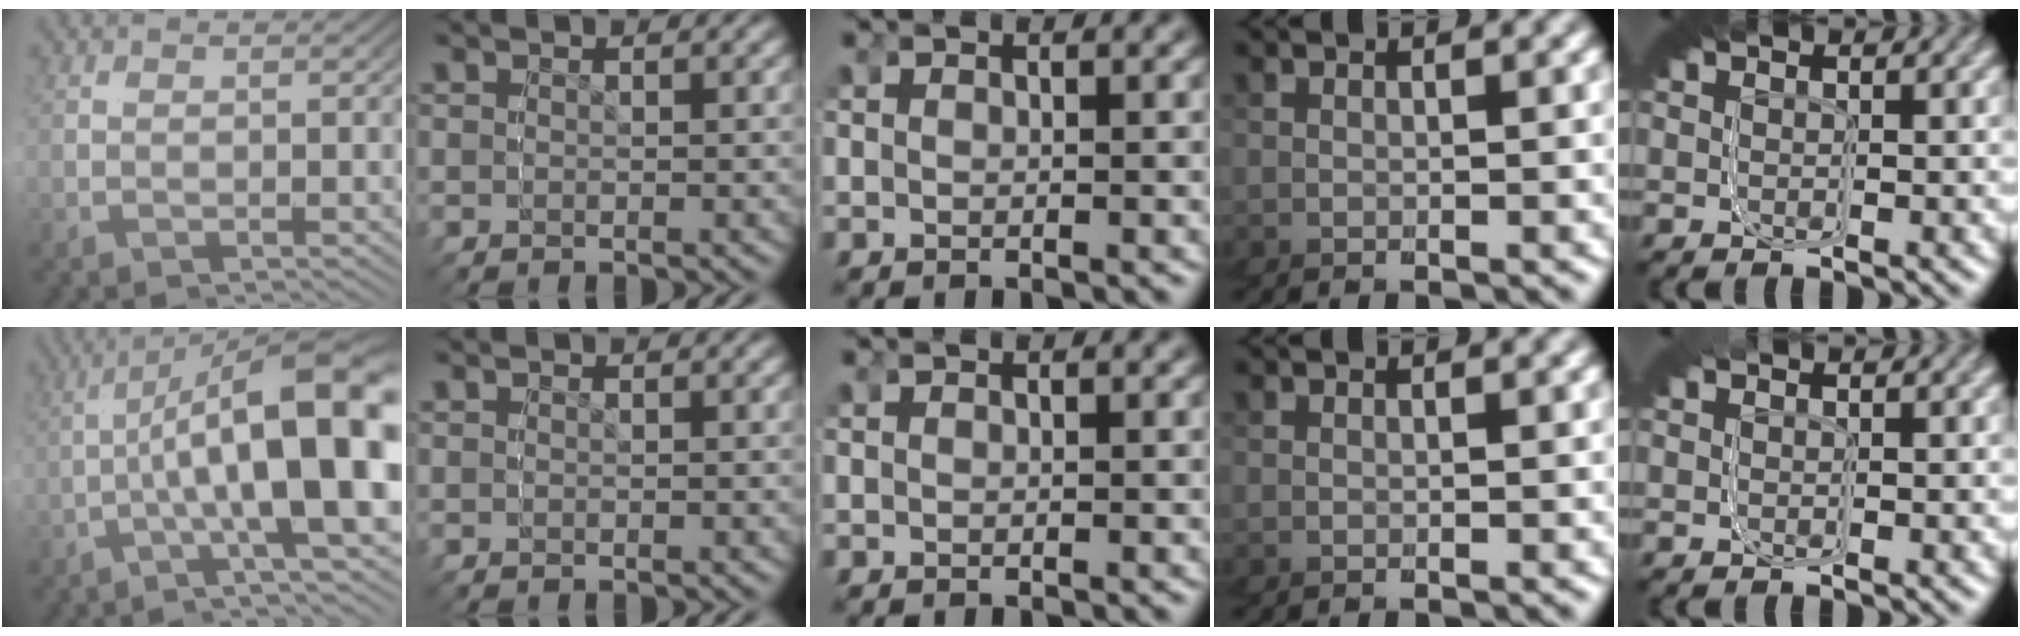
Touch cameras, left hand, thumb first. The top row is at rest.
{"thumb": {"total": 14.7, "force": [-1.7, 4.1, 14.0], "torque": [-0.190, 0.005, -0.037]}, "little": {"total": 0.6, "force": [-0.2, -0.2, -0.5], "torque": [0.004, -0.001, 0.000]}}